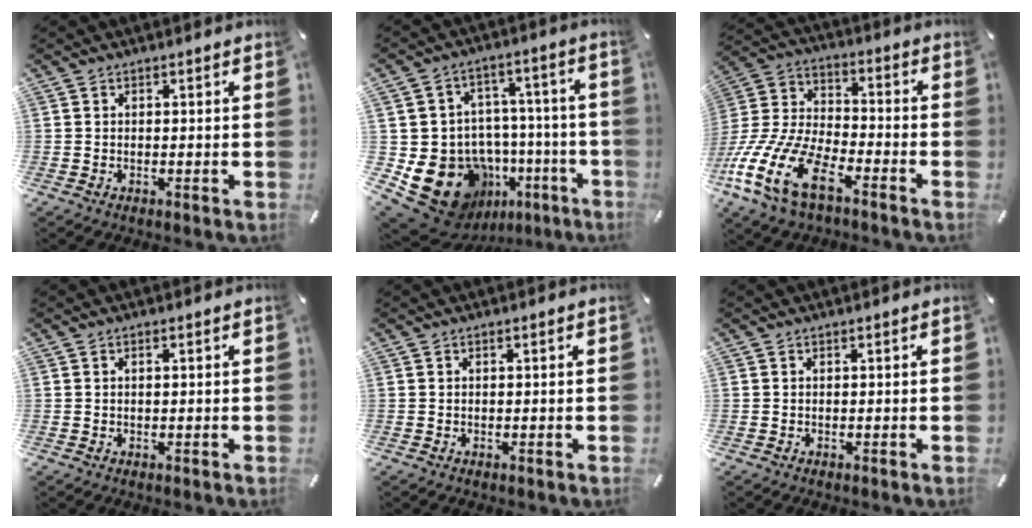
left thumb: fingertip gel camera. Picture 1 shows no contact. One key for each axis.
{"total": 18.5, "fx": -7.6, "fy": 14.6, "fz": 8.4, "tx": -0.132, "ty": 0.041, "tz": -0.094}
{"total": 17.1, "fx": -10.4, "fy": 7.6, "fz": 11.3, "tx": -0.245, "ty": 0.033, "tz": -0.189}
{"total": 0.6, "fx": 0.2, "fy": 0.3, "fz": 0.5, "tx": -0.010, "ty": 0.003, "tz": 0.002}
{"total": 0.0}
{"total": 0.0}